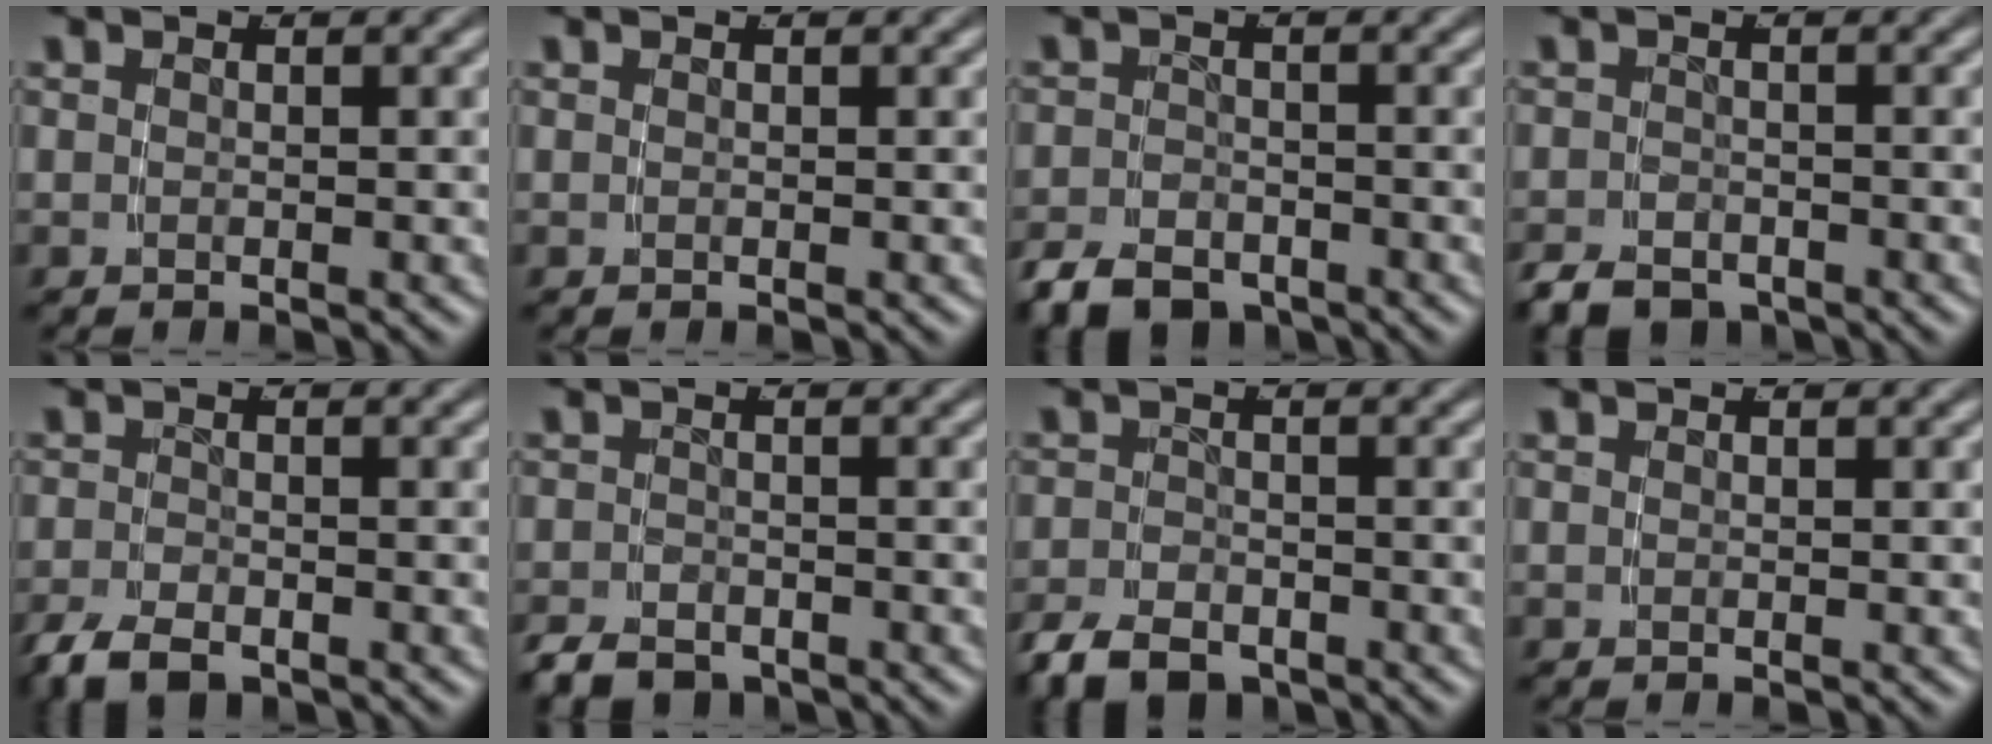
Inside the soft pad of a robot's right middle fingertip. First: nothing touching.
{"total": 0.0}
{"total": 4.8, "force": [-3.8, 2.4, 1.7], "torque": [-0.018, -0.012, -0.063]}
{"total": 4.0, "force": [-3.3, 1.9, 1.2], "torque": [-0.012, -0.012, -0.054]}
{"total": 3.5, "force": [-2.5, 1.7, 1.7], "torque": [-0.042, -0.017, -0.038]}
{"total": 3.6, "force": [-2.9, 1.7, 1.1], "torque": [-0.013, -0.011, -0.048]}
{"total": 4.3, "force": [-3.3, 2.1, 1.7], "torque": [-0.028, -0.012, -0.055]}
{"total": 0.0}